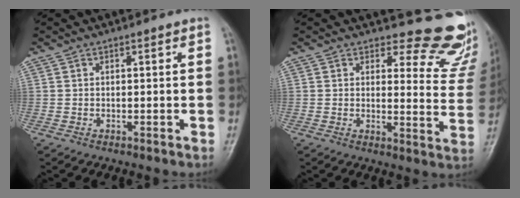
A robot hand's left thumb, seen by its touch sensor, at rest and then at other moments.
{"total": 13.1, "force": [12.2, 4.4, 2.0], "torque": [0.028, -0.130, 0.111]}